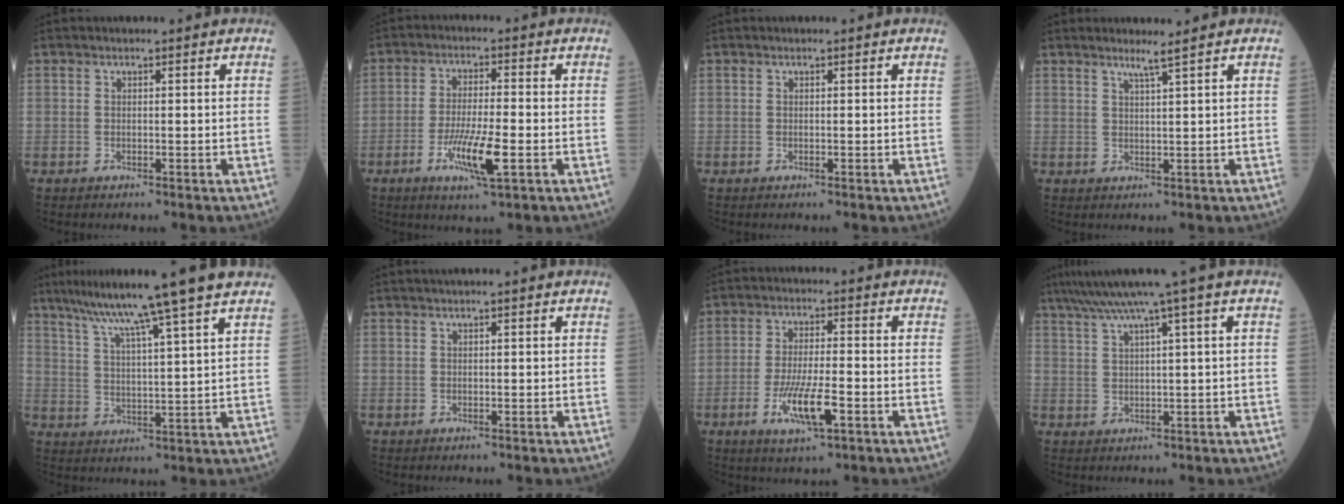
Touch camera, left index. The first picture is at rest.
{"total": 7.5, "force": [-3.0, 0.7, 6.8], "torque": [-0.129, -0.011, -0.055]}
{"total": 0.0}
{"total": 2.0, "force": [1.5, -0.9, 1.0], "torque": [-0.031, -0.011, 0.033]}
{"total": 14.4, "force": [11.0, -1.7, 9.1], "torque": [-0.149, 0.015, 0.161]}
{"total": 0.8, "force": [0.5, -0.3, 0.6], "torque": [-0.017, 0.004, 0.016]}
{"total": 7.6, "force": [-3.2, 1.2, 6.8], "torque": [-0.131, -0.011, -0.058]}
{"total": 7.7, "force": [5.0, -1.9, 5.5], "torque": [-0.092, 0.022, 0.084]}